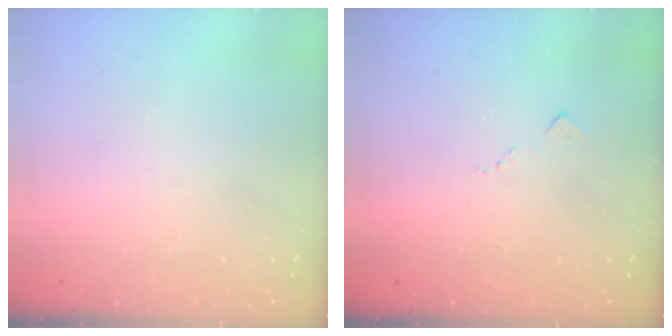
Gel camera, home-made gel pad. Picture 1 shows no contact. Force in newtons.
{"total": 6.2, "press": 6.1, "slide": 0.8}